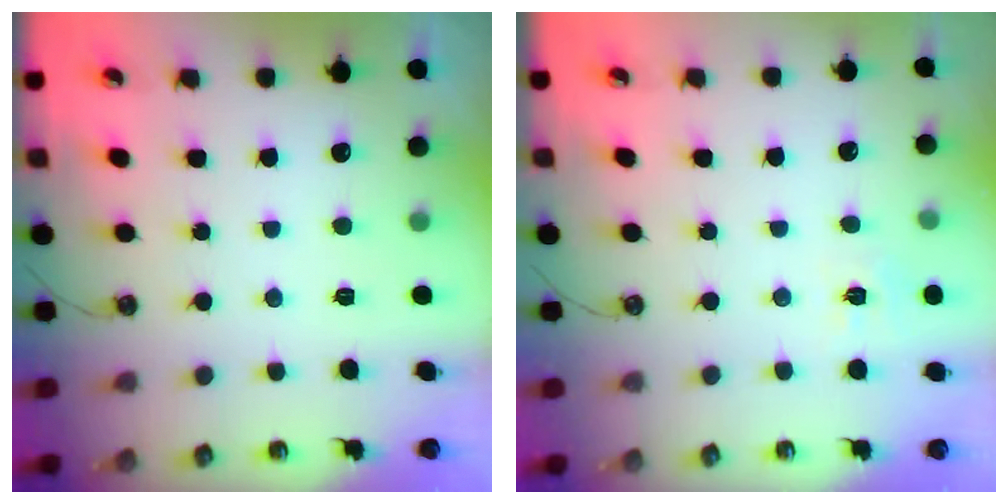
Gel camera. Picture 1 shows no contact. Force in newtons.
{"total": 5.9, "press": 5.9, "slide": 0.7}